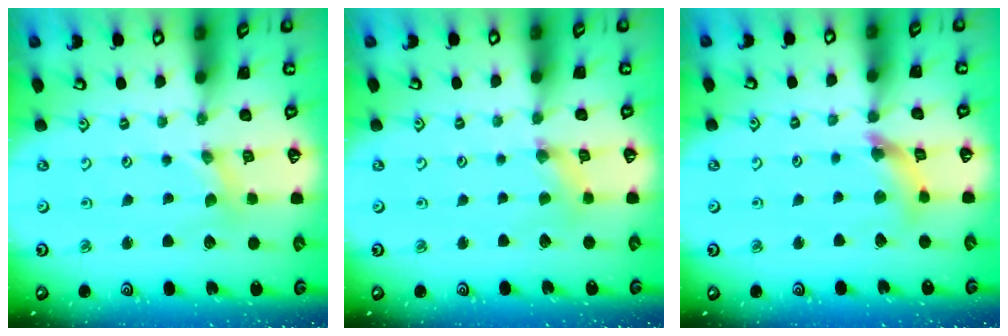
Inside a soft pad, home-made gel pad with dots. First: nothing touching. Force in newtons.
{"total": 1.3, "press": 1.3, "slide": 0.3}
{"total": 9.1, "press": 9.1, "slide": 0.8}